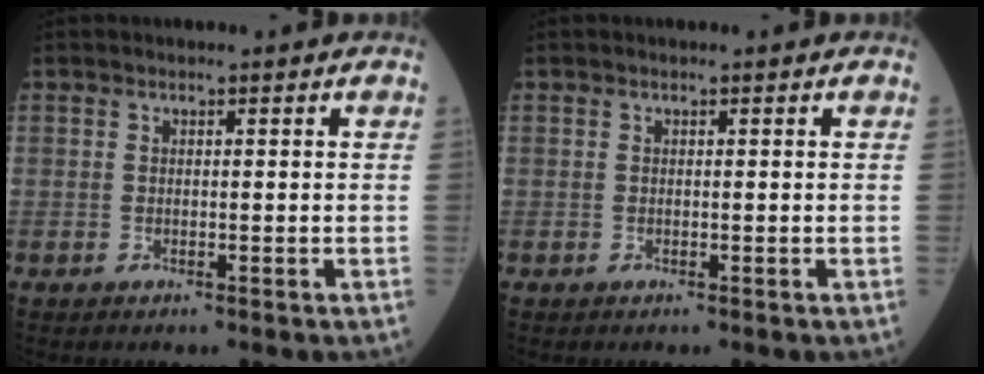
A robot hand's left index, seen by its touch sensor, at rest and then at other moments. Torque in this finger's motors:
{"motor_torque": [-0.03, 0.03, 0.00, 0.00]}